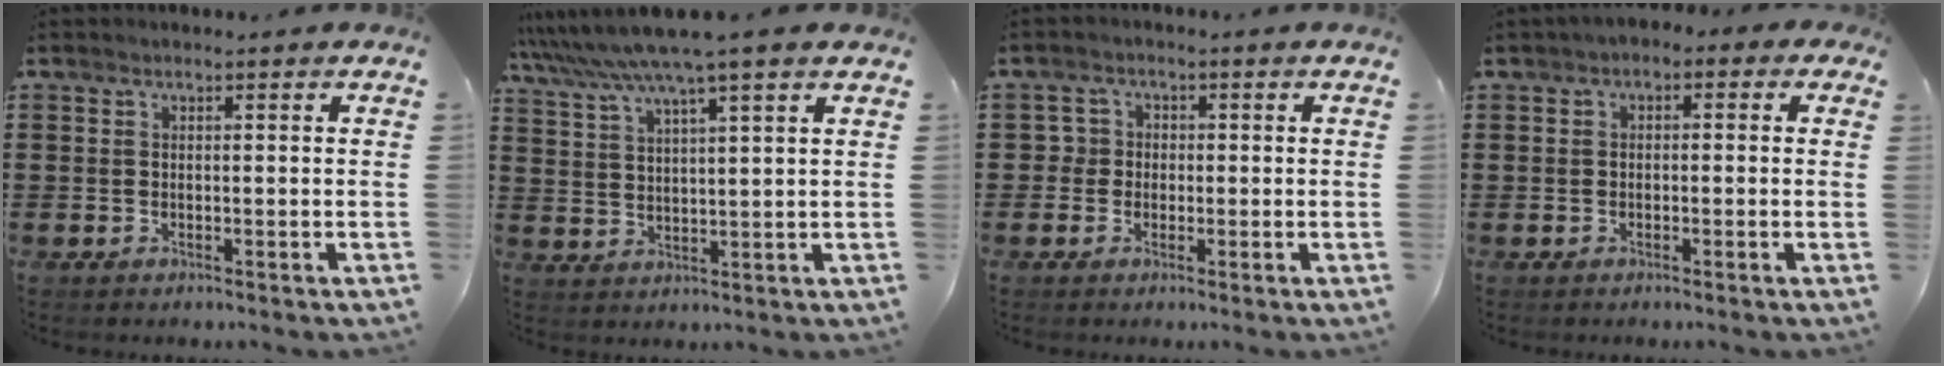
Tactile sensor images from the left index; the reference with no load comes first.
{"total": 6.8, "force": [5.6, -0.5, 3.8], "torque": [-0.092, -0.028, 0.095]}
{"total": 2.6, "force": [-0.4, 2.5, 0.6], "torque": [-0.025, 0.007, -0.011]}
{"total": 1.6, "force": [-1.0, 0.9, 0.9], "torque": [-0.026, 0.004, -0.026]}